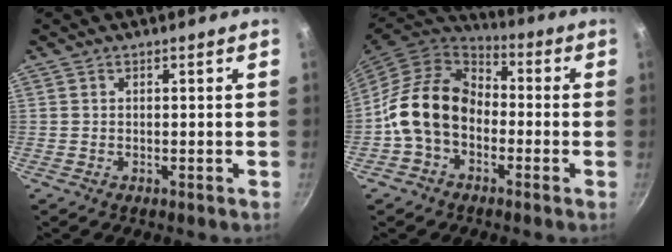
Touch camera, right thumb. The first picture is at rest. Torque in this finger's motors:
{"motor_torque": [1.23, 2.93, 1.07, -1.14, 0.59]}